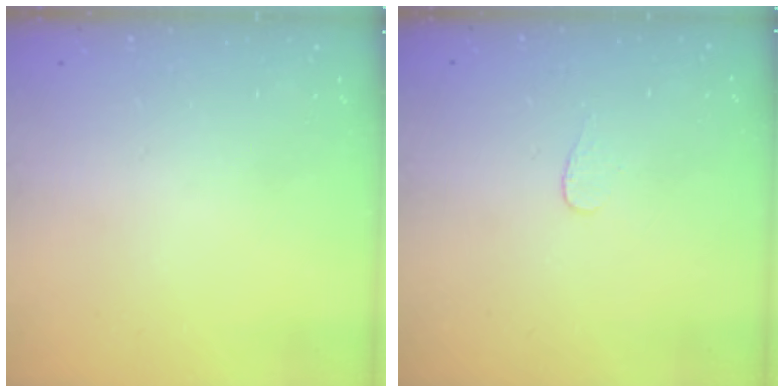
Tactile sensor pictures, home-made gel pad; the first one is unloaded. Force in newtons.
{"total": 3.3, "press": 3.3, "slide": 0.3}